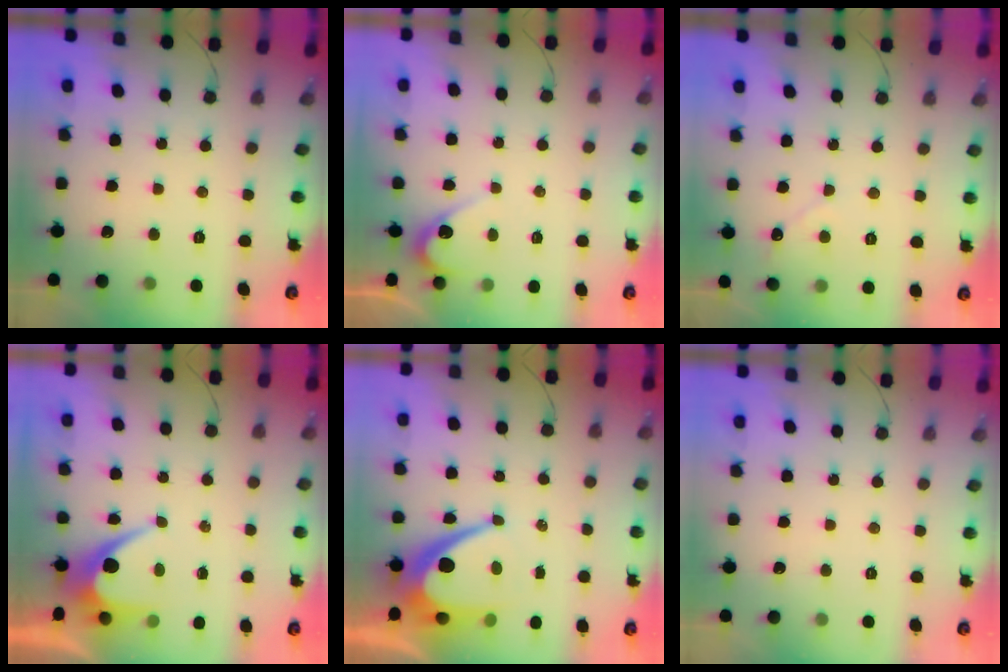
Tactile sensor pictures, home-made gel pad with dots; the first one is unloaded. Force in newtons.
{"total": 3.8, "press": 3.8, "slide": 0.3}
{"total": 2.7, "press": 2.7, "slide": 0.3}
{"total": 6.8, "press": 6.8, "slide": 0.6}
{"total": 12.4, "press": 12.4, "slide": 0.8}
{"total": 0.0}